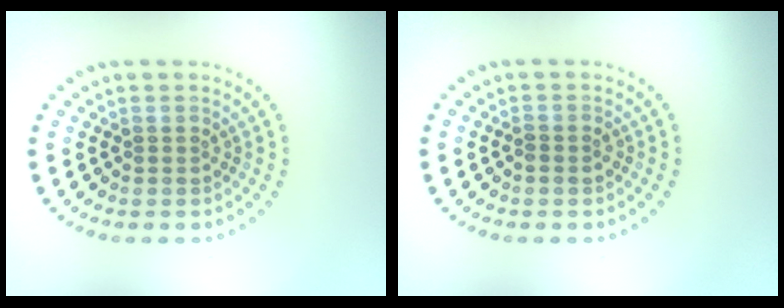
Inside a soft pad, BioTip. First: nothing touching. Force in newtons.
{"total": 0.8, "press": 0.7, "slide": 0.4}